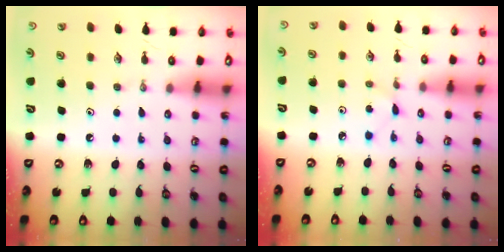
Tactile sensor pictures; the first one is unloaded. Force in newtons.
{"total": 1.9, "press": 1.9, "slide": 0.3}